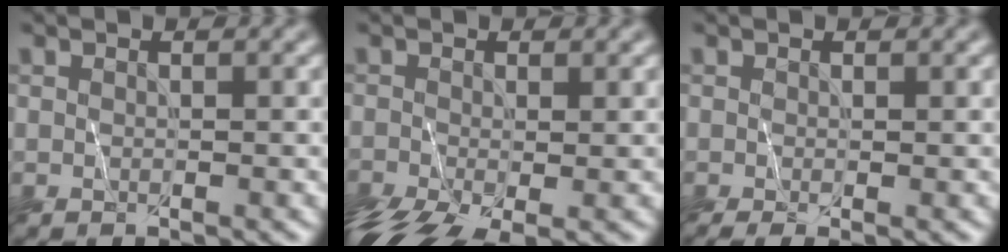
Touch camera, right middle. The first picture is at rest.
{"total": 6.2, "force": [-3.8, 2.4, 4.3], "torque": [-0.098, -0.026, -0.073]}
{"total": 1.3, "force": [-0.4, 0.5, 1.2], "torque": [-0.025, -0.004, -0.010]}